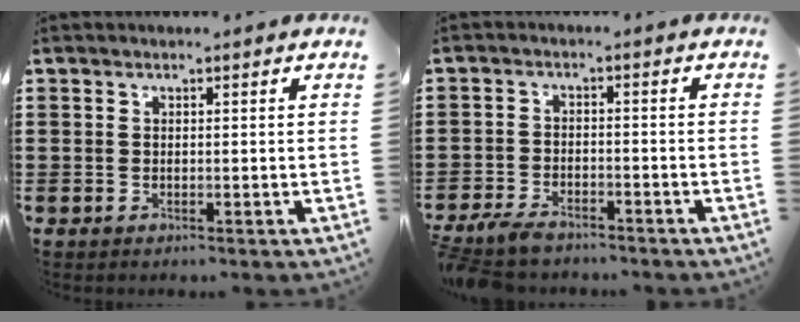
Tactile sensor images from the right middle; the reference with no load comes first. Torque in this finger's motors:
{"motor_torque": [0.33, 0.03, 0.68, 0.18]}